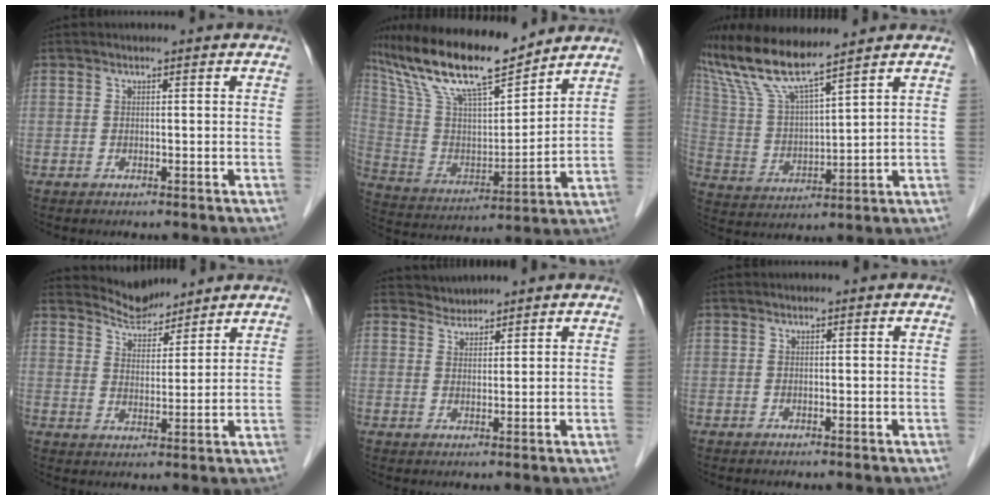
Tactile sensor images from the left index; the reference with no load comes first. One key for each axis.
{"total": 19.0, "fx": 15.3, "fy": 3.3, "fz": 10.8, "tx": -0.202, "ty": 0.013, "tz": 0.283}
{"total": 11.6, "fx": 9.7, "fy": 0.1, "fz": 6.3, "tx": -0.140, "ty": 0.011, "tz": 0.192}
{"total": 5.2, "fx": 5.2, "fy": 0.9, "fz": 0.0, "tx": -0.004, "ty": 0.010, "tz": 0.095}
{"total": 2.1, "fx": 2.0, "fy": 0.3, "fz": -0.7, "tx": 0.007, "ty": 0.010, "tz": 0.038}
{"total": 0.0}